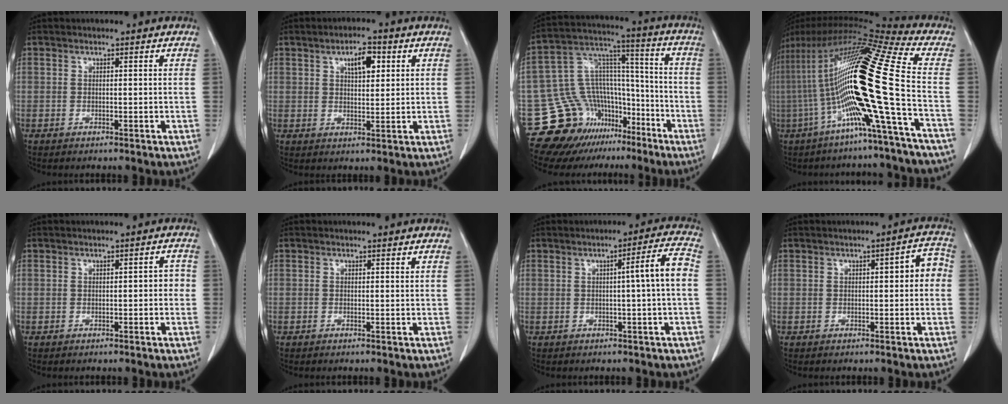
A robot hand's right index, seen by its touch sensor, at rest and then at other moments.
{"total": 5.0, "force": [2.1, 1.9, 4.1], "torque": [-0.067, 0.003, 0.035]}
{"total": 17.7, "force": [-11.1, 11.9, 7.1], "torque": [-0.117, 0.086, -0.174]}
{"total": 23.7, "force": [-4.3, -0.6, 23.3], "torque": [-0.459, 0.003, -0.099]}
{"total": 1.7, "force": [-0.3, 0.8, 1.5], "torque": [-0.012, 0.007, -0.003]}
{"total": 0.0}
{"total": 5.3, "force": [-0.2, -0.8, 5.2], "torque": [-0.073, 0.007, -0.002]}
{"total": 3.8, "force": [0.2, 1.2, 3.6], "torque": [-0.037, 0.019, -0.002]}